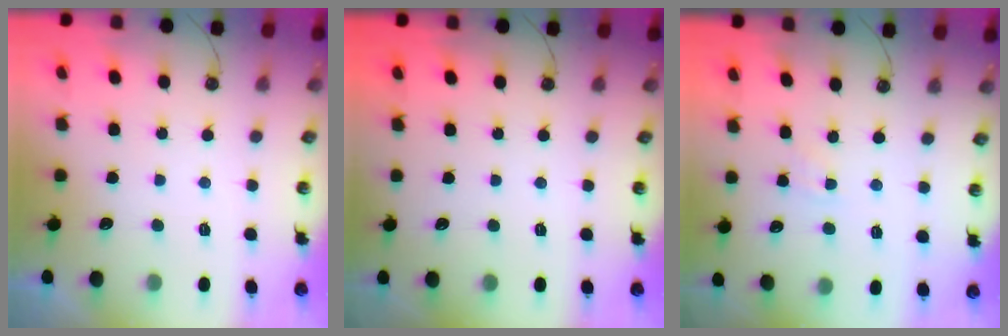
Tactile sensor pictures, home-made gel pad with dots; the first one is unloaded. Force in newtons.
{"total": 0.0}
{"total": 3.8, "press": 3.7, "slide": 0.5}